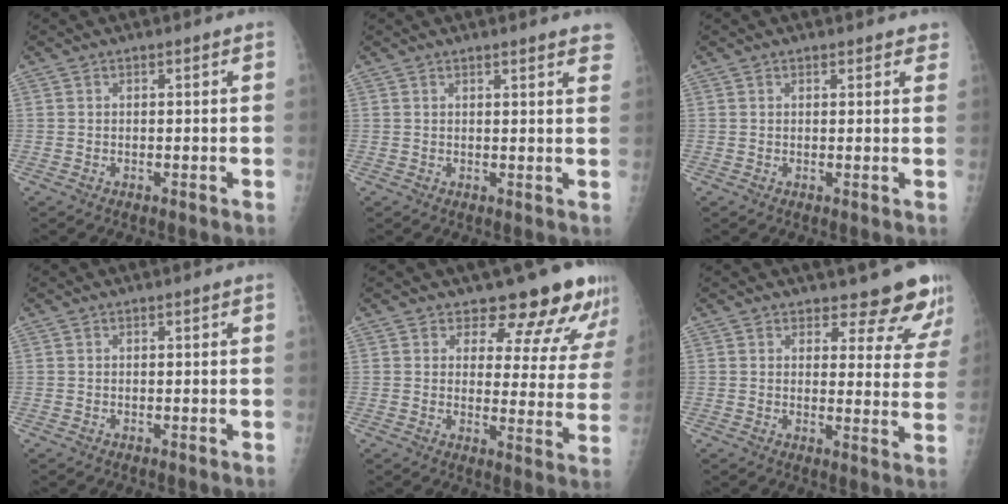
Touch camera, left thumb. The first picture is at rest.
{"total": 5.7, "force": [4.8, 0.9, 2.9], "torque": [-0.016, -0.012, 0.042]}
{"total": 1.8, "force": [1.5, 0.9, 0.5], "torque": [0.018, -0.003, 0.010]}
{"total": 0.0}
{"total": 13.3, "force": [11.6, 5.1, 3.8], "torque": [0.003, -0.084, 0.125]}
{"total": 10.5, "force": [9.6, 3.6, 2.1], "torque": [0.019, -0.071, 0.094]}